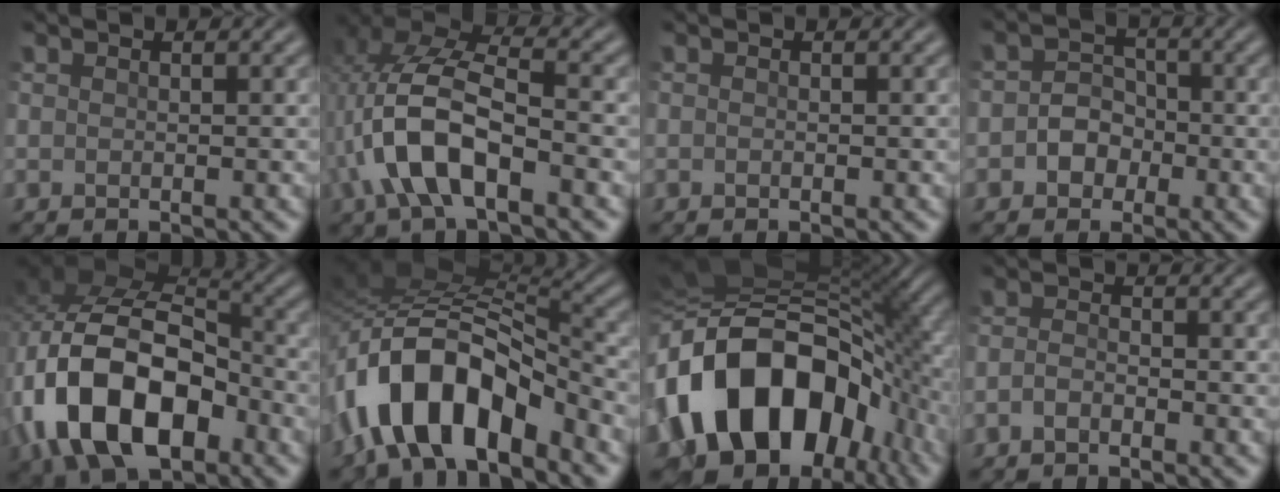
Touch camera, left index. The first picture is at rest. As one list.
[{"total": 8.4, "force": [-2.2, 3.7, 7.2], "torque": [-0.156, 0.014, -0.047]}, {"total": 0.0}, {"total": 2.8, "force": [-0.9, 2.3, 1.2], "torque": [-0.008, 0.004, -0.025]}, {"total": 14.1, "force": [-5.4, 8.4, 9.9], "torque": [-0.193, -0.005, -0.109]}, {"total": 12.2, "force": [-5.4, 6.2, 9.0], "torque": [-0.166, 0.008, -0.102]}, {"total": 16.4, "force": [-4.8, 11.0, 11.1], "torque": [-0.167, 0.004, -0.098]}, {"total": 1.5, "force": [-0.9, 0.6, 0.9], "torque": [-0.023, 0.002, -0.023]}]